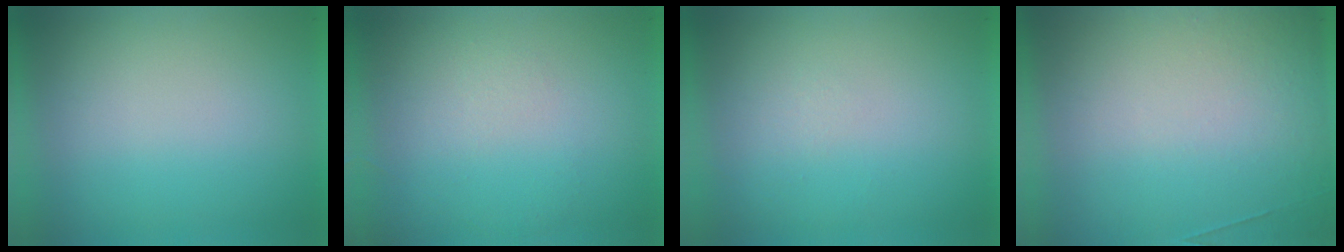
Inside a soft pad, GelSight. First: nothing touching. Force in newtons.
{"total": 1.3}
{"total": 1.0}
{"total": 4.7}